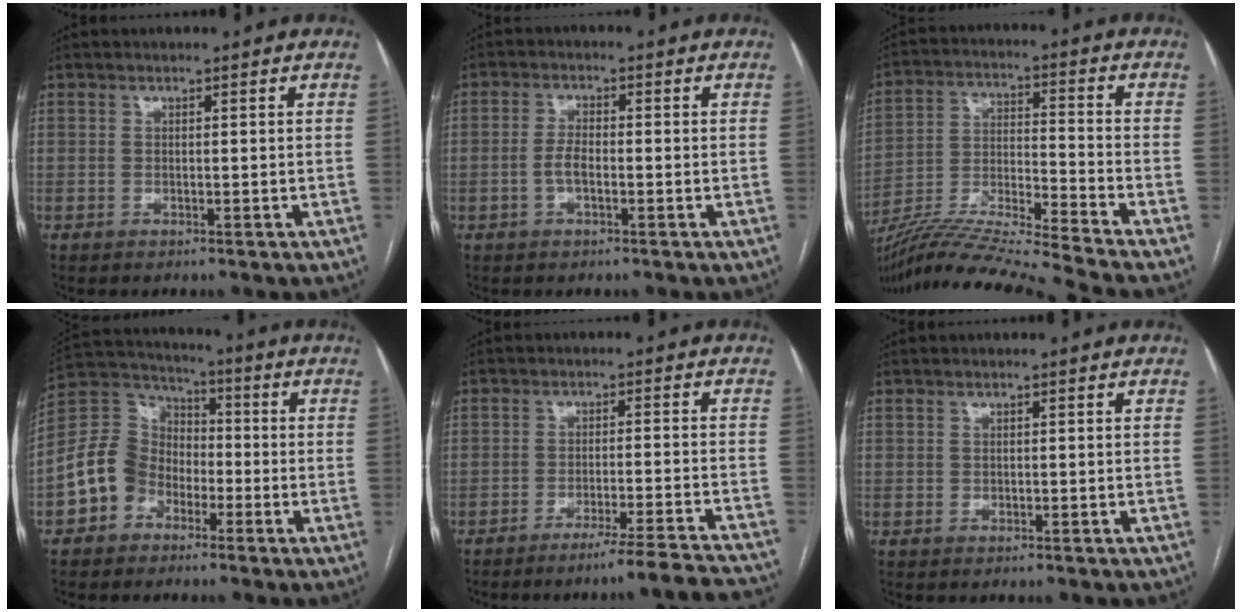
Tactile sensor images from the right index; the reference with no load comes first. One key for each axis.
{"total": 3.1, "fx": -1.0, "fy": 1.2, "fz": 2.7, "tx": -0.057, "ty": 0.005, "tz": -0.018}
{"total": 18.2, "fx": -16.3, "fy": -2.8, "fz": 7.7, "tx": -0.155, "ty": -0.014, "tz": -0.289}
{"total": 10.0, "fx": -3.8, "fy": 8.4, "fz": 3.8, "tx": -0.094, "ty": 0.037, "tz": -0.071}
{"total": 12.7, "fx": -11.8, "fy": -1.6, "fz": 4.4, "tx": -0.026, "ty": -0.006, "tz": -0.163}
{"total": 0.0}